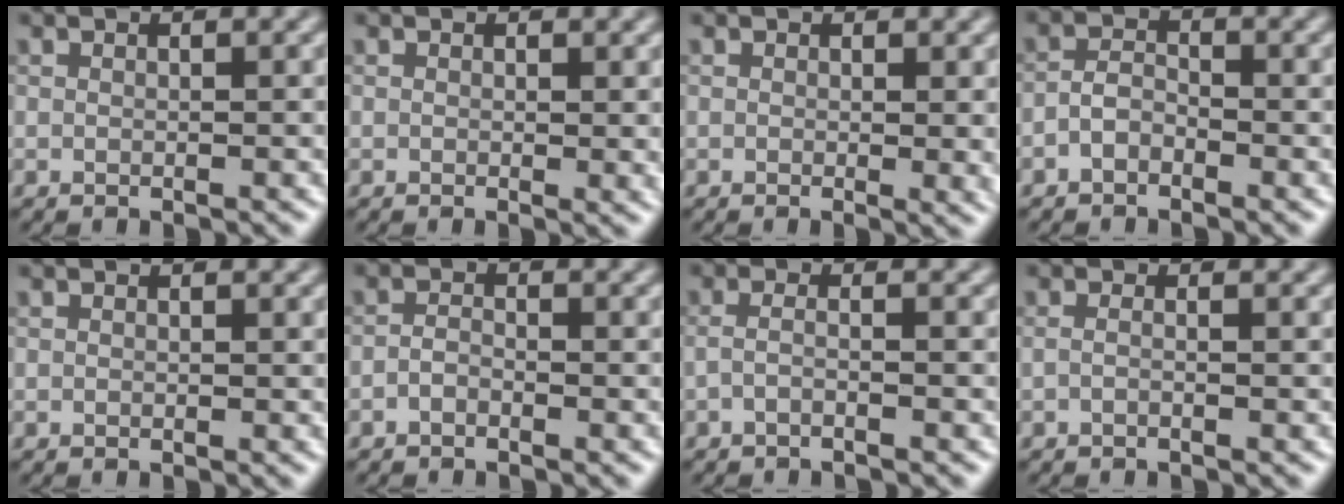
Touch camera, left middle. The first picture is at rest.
{"total": 1.1, "force": [0.2, 0.3, 1.0], "torque": [-0.010, -0.005, 0.003]}
{"total": 1.9, "force": [0.2, 0.5, 1.8], "torque": [-0.021, -0.008, 0.003]}
{"total": 1.6, "force": [-1.1, 0.8, 0.9], "torque": [-0.017, 0.006, -0.026]}
{"total": 0.0}
{"total": 1.0, "force": [-0.7, 0.4, 0.5], "torque": [-0.011, 0.003, -0.017]}
{"total": 1.4, "force": [-0.8, 0.3, 1.1], "torque": [-0.017, -0.004, -0.022]}
{"total": 0.8, "force": [-0.3, 0.3, 0.7], "torque": [-0.014, -0.007, -0.012]}